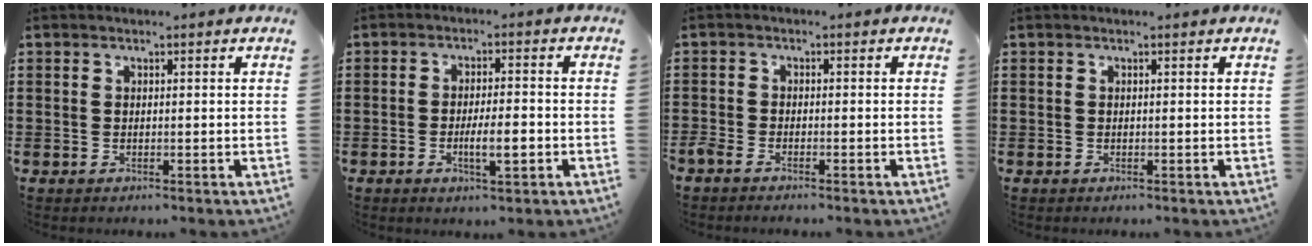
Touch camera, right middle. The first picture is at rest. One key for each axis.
{"total": 4.9, "fx": -1.6, "fy": 1.5, "fz": 4.4, "tx": -0.065, "ty": 0.003, "tz": -0.031}
{"total": 1.2, "fx": -1.1, "fy": 0.3, "fz": 0.6, "tx": -0.020, "ty": -0.004, "tz": -0.022}
{"total": 0.0}